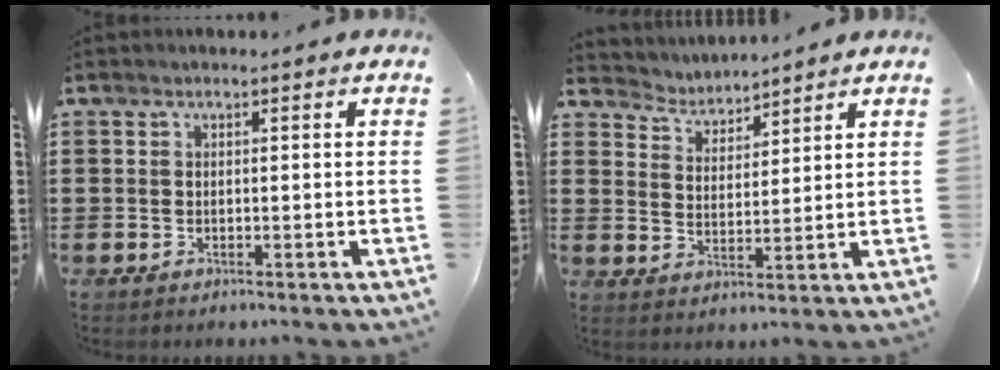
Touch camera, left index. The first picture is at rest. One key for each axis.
{"total": 3.7, "fx": 3.7, "fy": 0.6, "fz": -0.5, "tx": -0.009, "ty": -0.019, "tz": 0.064}